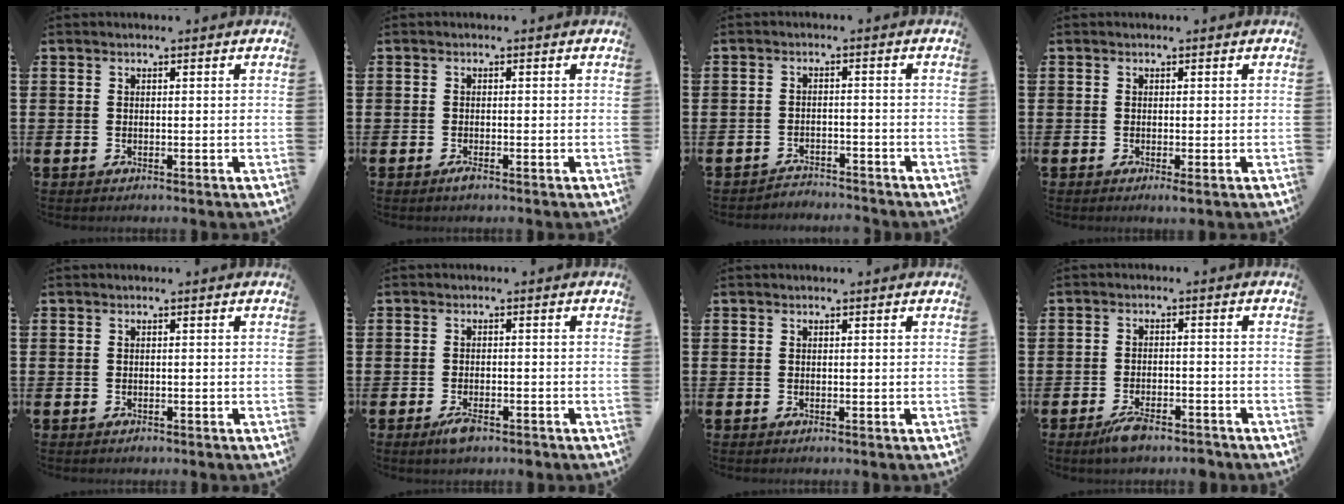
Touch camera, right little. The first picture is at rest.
{"total": 1.0, "force": [-0.4, 0.2, 0.8], "torque": [-0.016, -0.001, -0.008]}
{"total": 2.2, "force": [-2.1, 0.1, -0.3], "torque": [-0.002, 0.005, -0.049]}
{"total": 0.9, "force": [-0.1, 0.1, 0.9], "torque": [-0.017, -0.002, -0.001]}
{"total": 0.0}
{"total": 2.9, "force": [-1.5, 1.1, 2.2], "torque": [-0.030, 0.002, -0.030]}
{"total": 0.0}
{"total": 3.6, "force": [-2.6, 1.0, 2.3], "torque": [-0.044, 0.009, -0.051]}